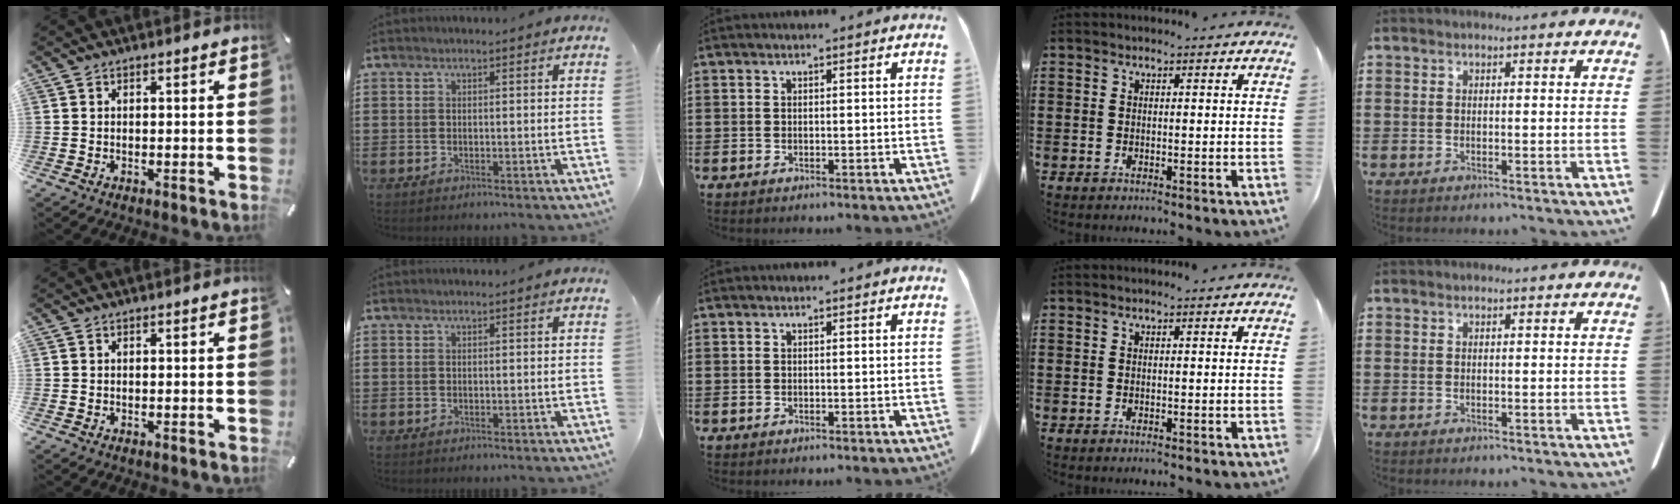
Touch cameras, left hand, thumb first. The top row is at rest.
{}